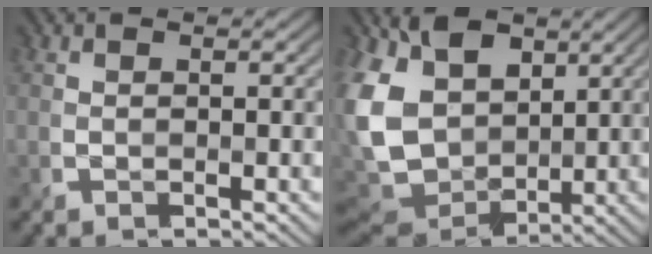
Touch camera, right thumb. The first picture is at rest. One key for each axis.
{"total": 14.9, "fx": 2.7, "fy": 11.0, "fz": 9.6, "tx": -0.254, "ty": -0.010, "tz": 0.060}